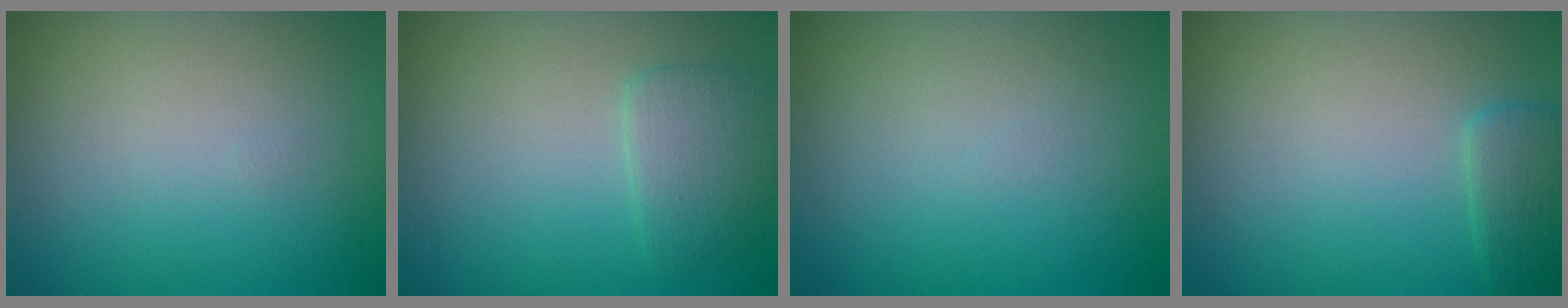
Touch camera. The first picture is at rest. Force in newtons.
{"total": 2.3, "press": 2.2, "slide": 0.3}
{"total": 0.0}
{"total": 1.9, "press": 1.9, "slide": 0.2}